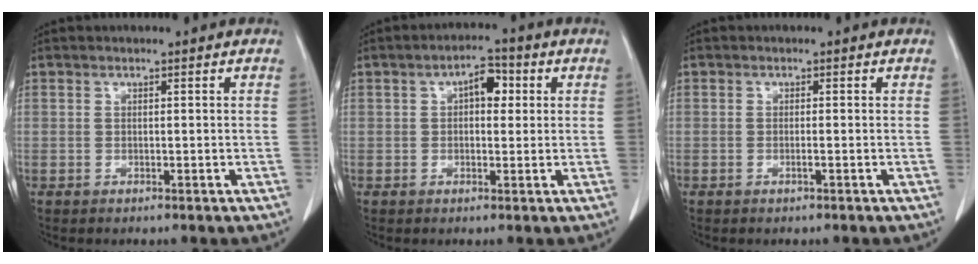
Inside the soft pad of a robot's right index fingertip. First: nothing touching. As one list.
[{"total": 4.5, "force": [1.1, 2.3, 3.8], "torque": [-0.056, 0.017, 0.014]}, {"total": 0.6, "force": [-0.2, -0.1, 0.5], "torque": [-0.009, 0.002, -0.002]}]